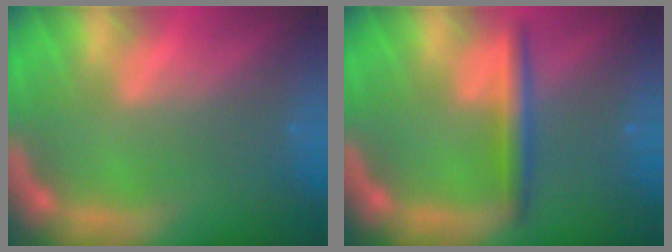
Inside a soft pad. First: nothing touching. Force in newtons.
{"total": 3.0}